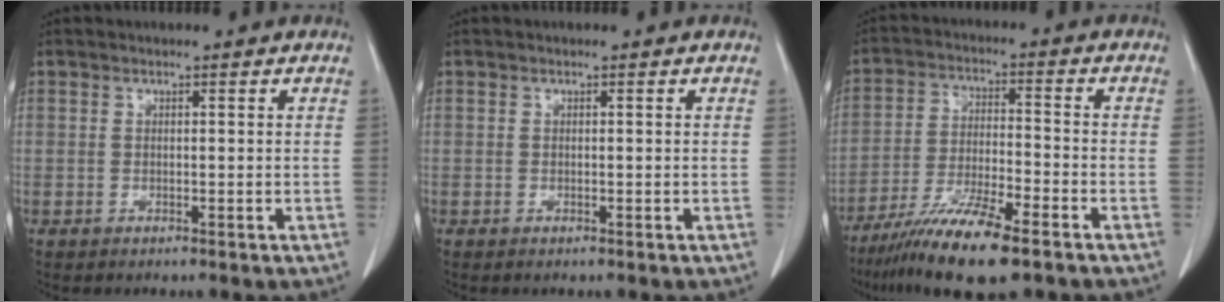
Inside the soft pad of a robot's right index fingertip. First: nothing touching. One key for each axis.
{"total": 0.0}
{"total": 12.5, "fx": -8.6, "fy": 1.3, "fz": 8.9, "tx": -0.164, "ty": -0.030, "tz": -0.152}